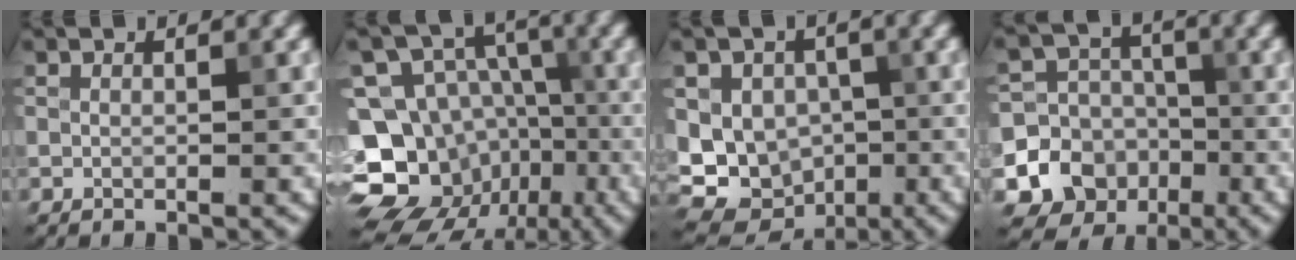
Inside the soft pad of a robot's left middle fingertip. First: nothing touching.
{"total": 16.6, "force": [-6.7, 13.9, 5.9], "torque": [-0.122, -0.013, -0.106]}
{"total": 9.8, "force": [-1.3, 8.6, 4.4], "torque": [-0.071, -0.002, -0.037]}
{"total": 9.7, "force": [-3.6, 8.7, 2.2], "torque": [-0.027, -0.017, -0.082]}